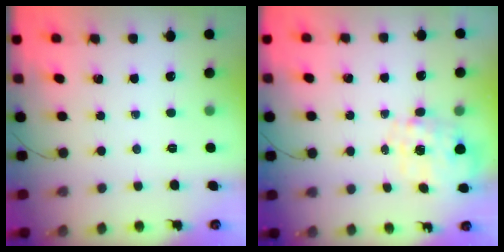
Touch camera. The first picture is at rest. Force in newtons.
{"total": 8.4, "press": 8.3, "slide": 1.2}